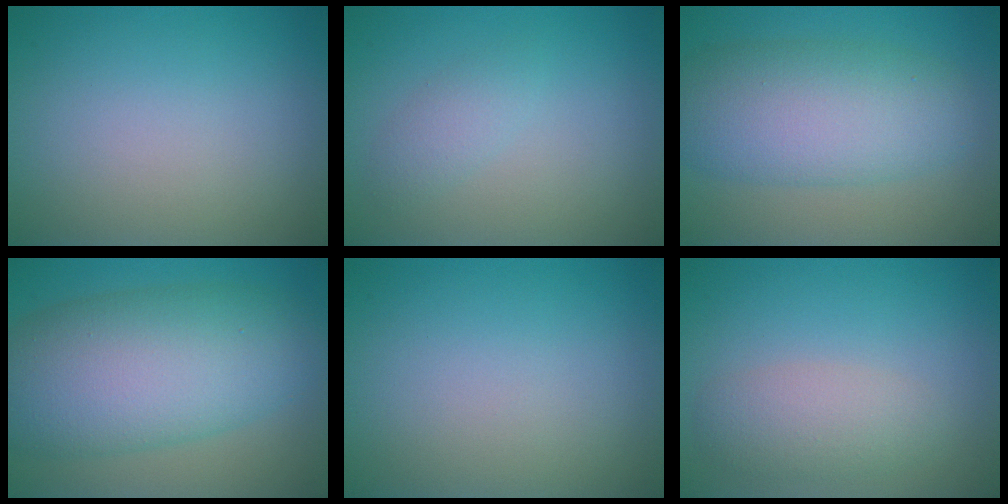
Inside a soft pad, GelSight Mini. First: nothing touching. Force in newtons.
{"total": 1.5, "press": 1.5, "slide": 0.1}
{"total": 7.7, "press": 7.7, "slide": 0.3}
{"total": 11.0, "press": 11.0, "slide": 0.0}
{"total": 0.0}
{"total": 3.0, "press": 3.0, "slide": 0.2}